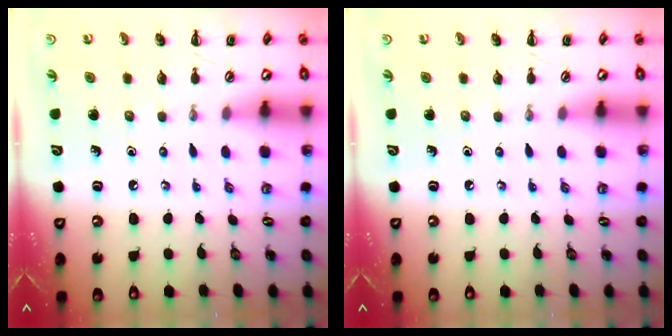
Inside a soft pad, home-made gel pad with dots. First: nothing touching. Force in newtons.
{"total": 0.0}